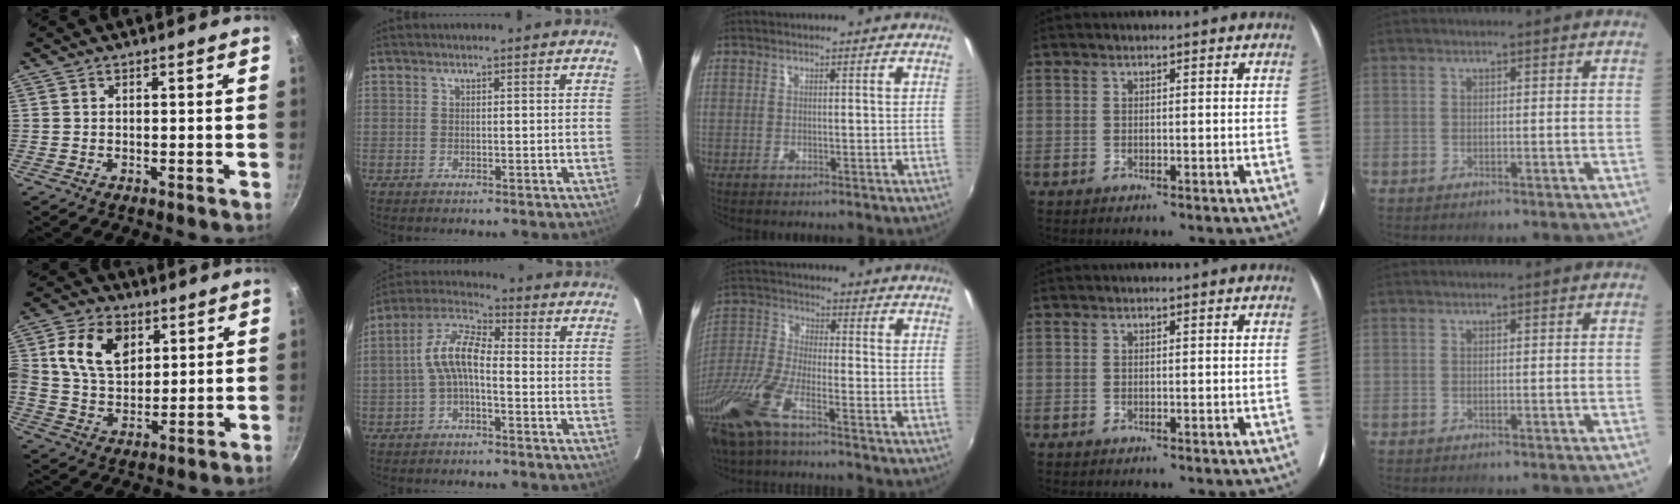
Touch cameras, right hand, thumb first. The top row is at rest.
{"thumb": {"total": 12.7, "force": [4.0, 8.9, 8.1], "torque": [-0.128, -0.006, 0.066]}, "index": {"total": 7.7, "force": [-1.7, 3.3, 6.7], "torque": [-0.148, 0.022, -0.037]}, "middle": {"total": 13.0, "force": [-8.3, 3.0, 9.5], "torque": [-0.216, -0.032, -0.170]}}